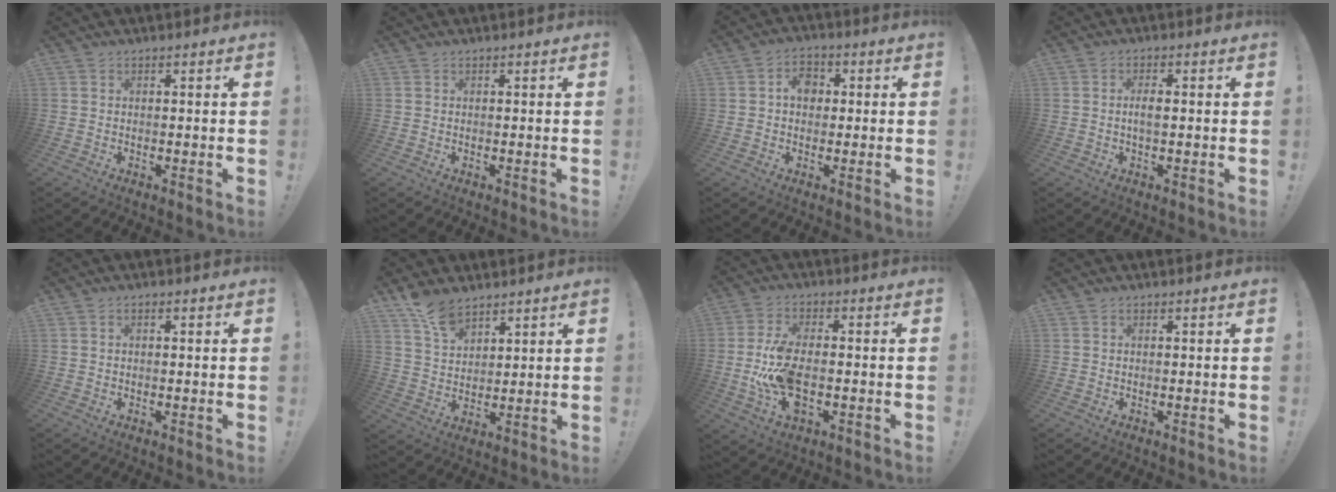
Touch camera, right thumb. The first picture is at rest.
{"total": 0.0}
{"total": 6.0, "force": [1.0, 4.6, 3.8], "torque": [-0.048, 0.000, 0.014]}
{"total": 3.0, "force": [-0.3, 0.9, 2.8], "torque": [-0.053, 0.000, -0.010]}
{"total": 1.0, "force": [0.0, 0.6, 0.7], "torque": [-0.010, 0.002, -0.002]}
{"total": 8.6, "force": [6.9, 4.0, 3.3], "torque": [-0.057, -0.040, 0.132]}
{"total": 12.8, "force": [-2.2, 6.7, 10.6], "torque": [-0.215, -0.004, -0.036]}
{"total": 0.0}